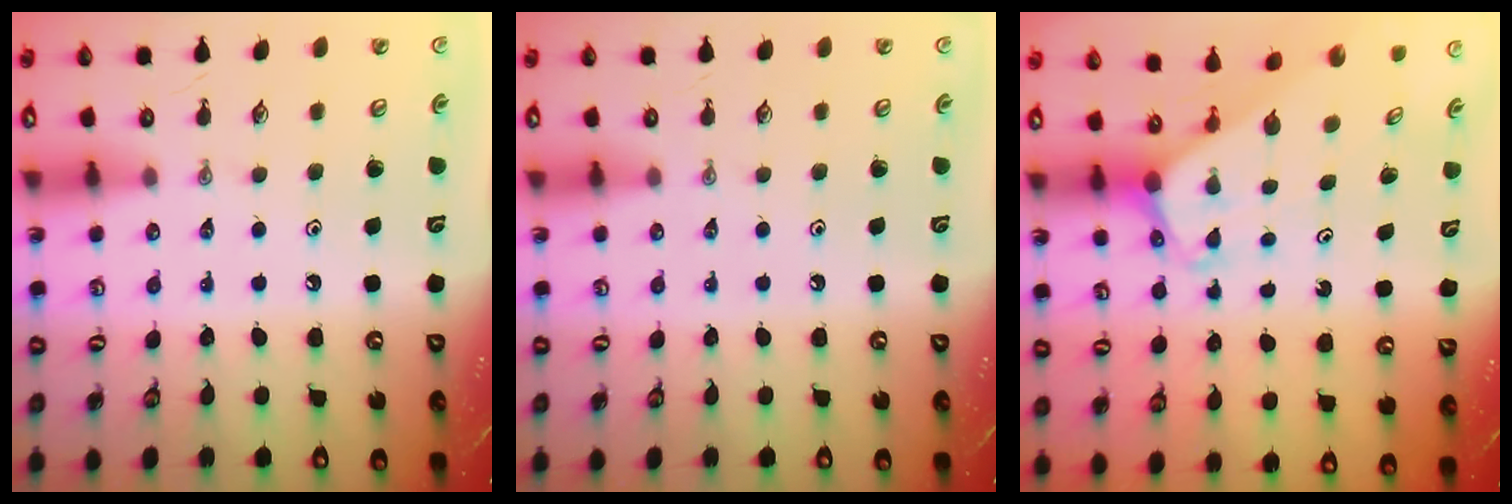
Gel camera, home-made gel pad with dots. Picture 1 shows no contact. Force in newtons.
{"total": 0.0}
{"total": 1.9, "press": 1.9, "slide": 0.1}